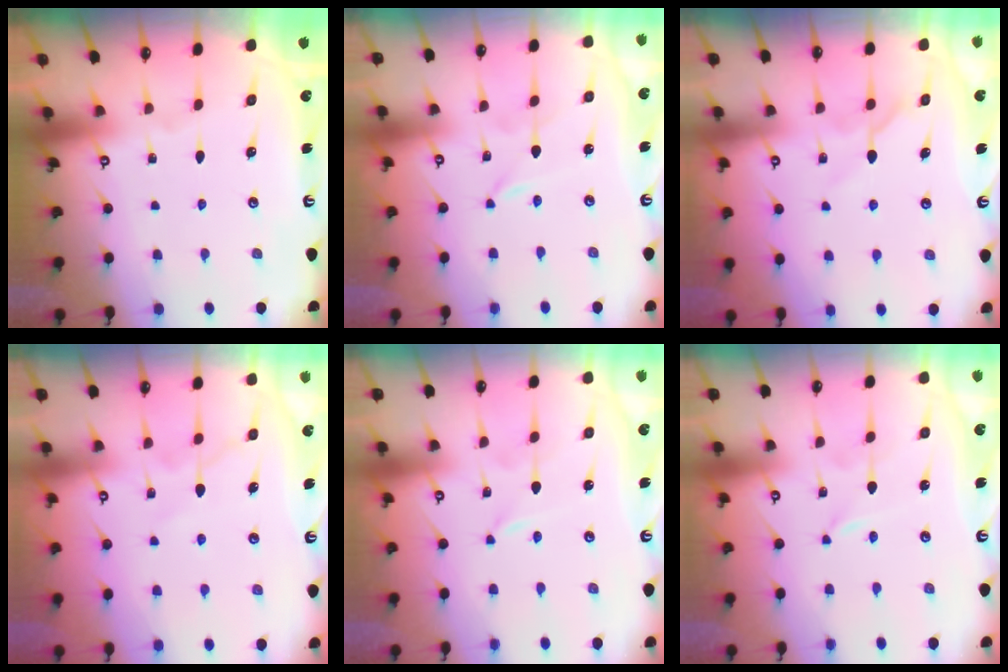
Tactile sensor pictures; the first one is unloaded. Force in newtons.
{"total": 0.0}
{"total": 5.9, "press": 5.9, "slide": 0.4}
{"total": 7.8, "press": 7.7, "slide": 0.7}
{"total": 0.0}
{"total": 0.0}